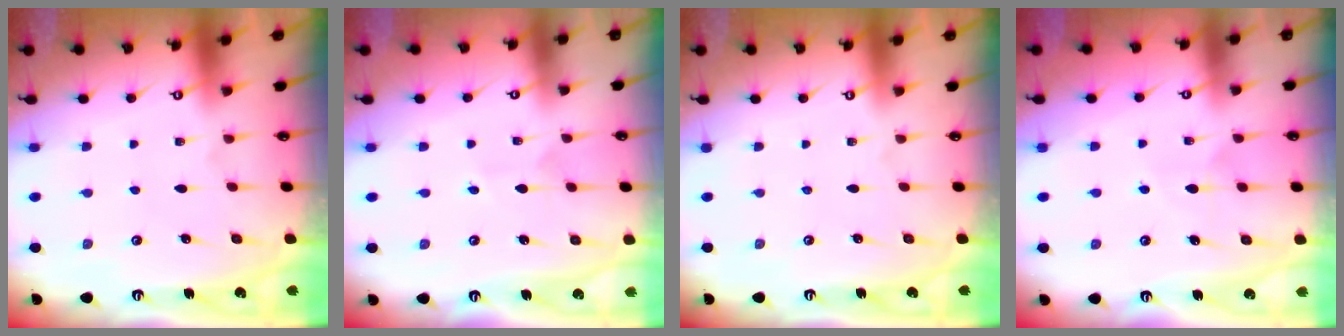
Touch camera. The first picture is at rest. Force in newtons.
{"total": 2.8, "press": 2.7, "slide": 0.3}
{"total": 0.0}
{"total": 6.8, "press": 6.8, "slide": 0.4}